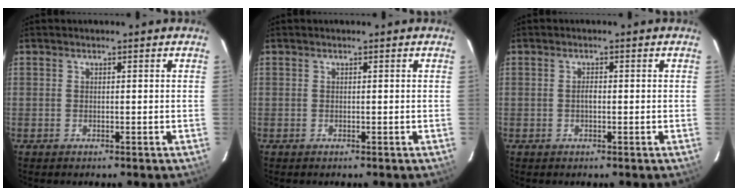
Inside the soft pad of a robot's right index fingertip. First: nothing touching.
{"total": 0.0}
{"total": 1.0, "force": [-0.2, 0.5, 0.9], "torque": [-0.016, 0.004, -0.004]}